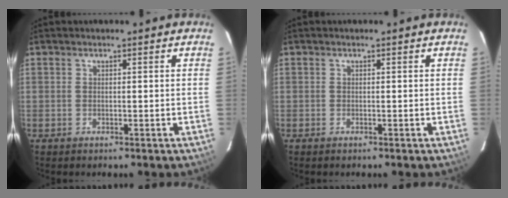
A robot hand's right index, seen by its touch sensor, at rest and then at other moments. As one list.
[{"total": 0.0}]